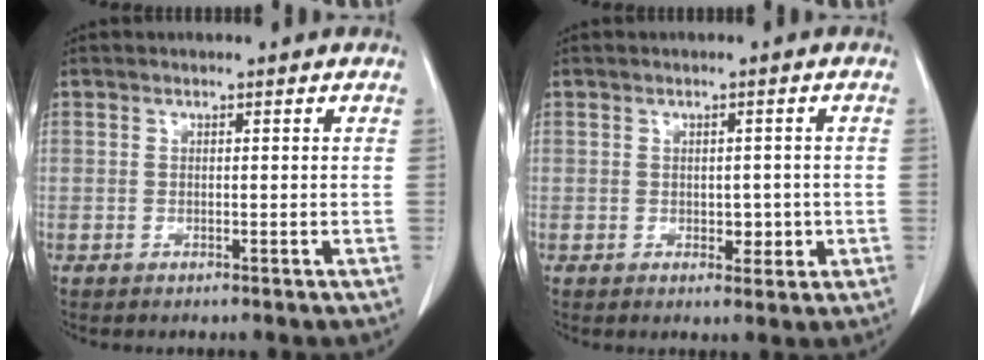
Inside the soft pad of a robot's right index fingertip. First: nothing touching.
{"total": 2.8, "force": [-0.4, 1.8, 2.1], "torque": [-0.022, 0.001, 0.000]}